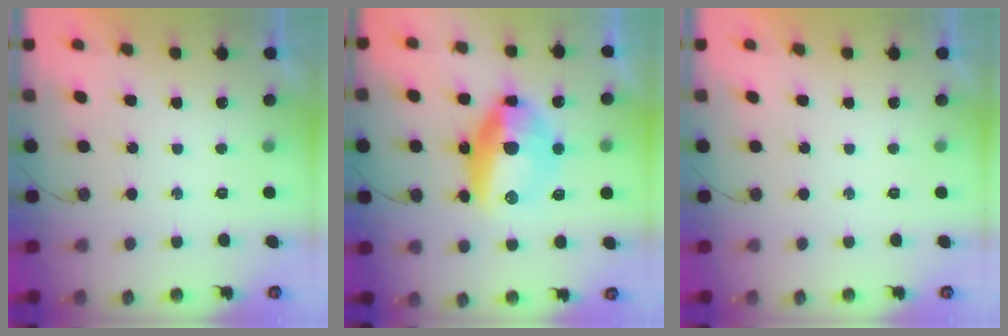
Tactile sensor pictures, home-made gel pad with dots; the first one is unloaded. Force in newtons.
{"total": 14.2, "press": 14.1, "slide": 2.3}
{"total": 0.0}